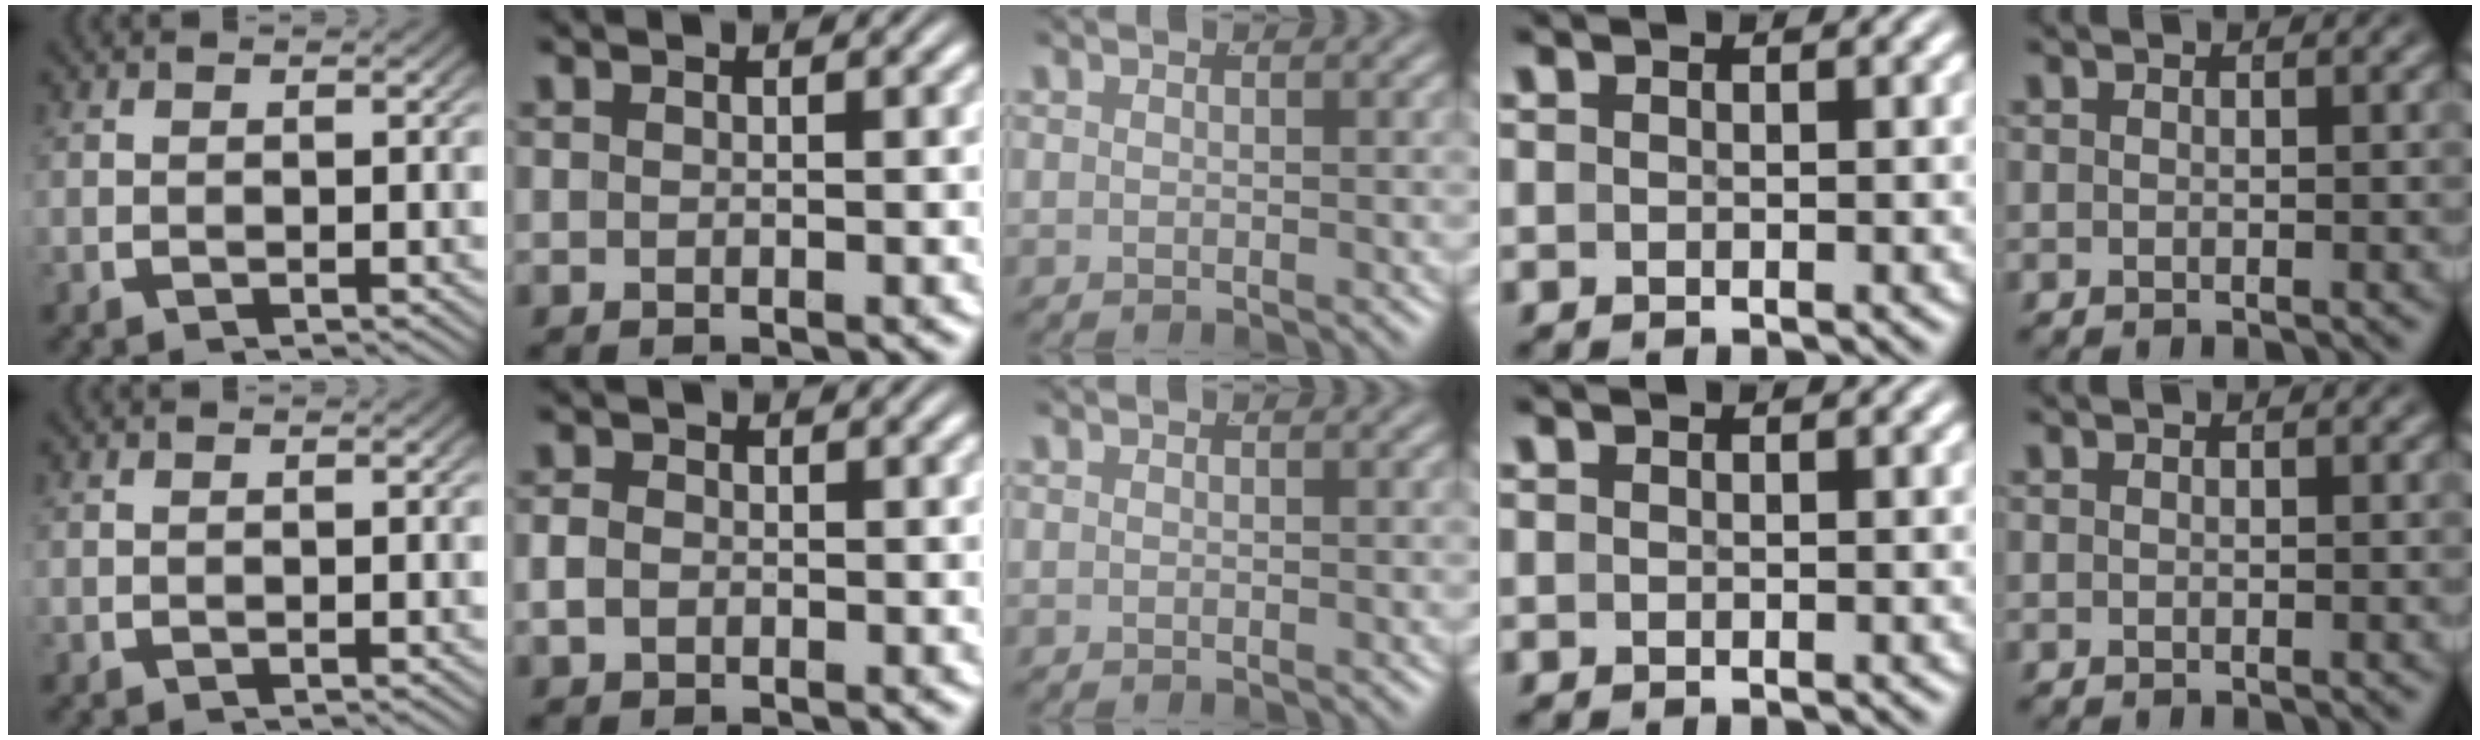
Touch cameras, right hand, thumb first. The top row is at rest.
{"index": {"total": 1.6, "force": [-0.4, 1.3, 0.8], "torque": [-0.024, -0.006, -0.005]}}